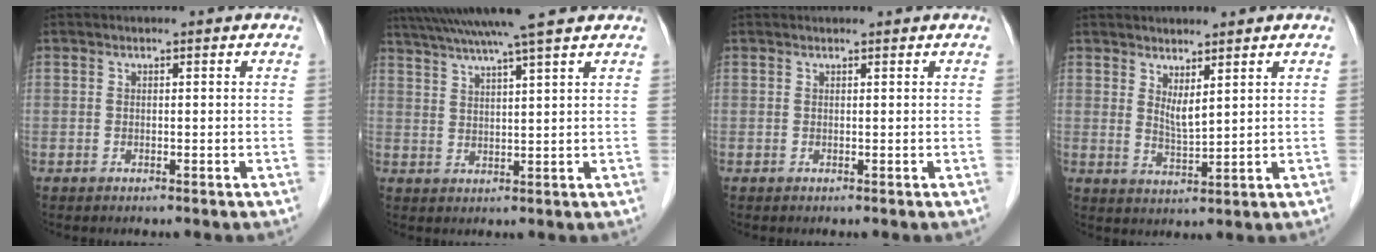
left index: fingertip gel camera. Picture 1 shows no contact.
{"total": 12.6, "force": [10.7, -1.1, 6.5], "torque": [-0.114, 0.026, 0.156]}
{"total": 1.6, "force": [1.6, 0.1, 0.3], "torque": [-0.006, 0.020, 0.024]}
{"total": 3.0, "force": [1.8, 0.3, 2.4], "torque": [-0.050, -0.016, 0.042]}